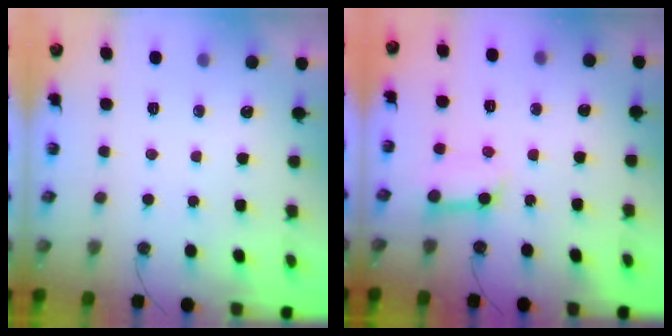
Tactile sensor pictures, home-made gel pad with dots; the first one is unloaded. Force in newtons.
{"total": 8.9, "press": 8.9, "slide": 1.0}